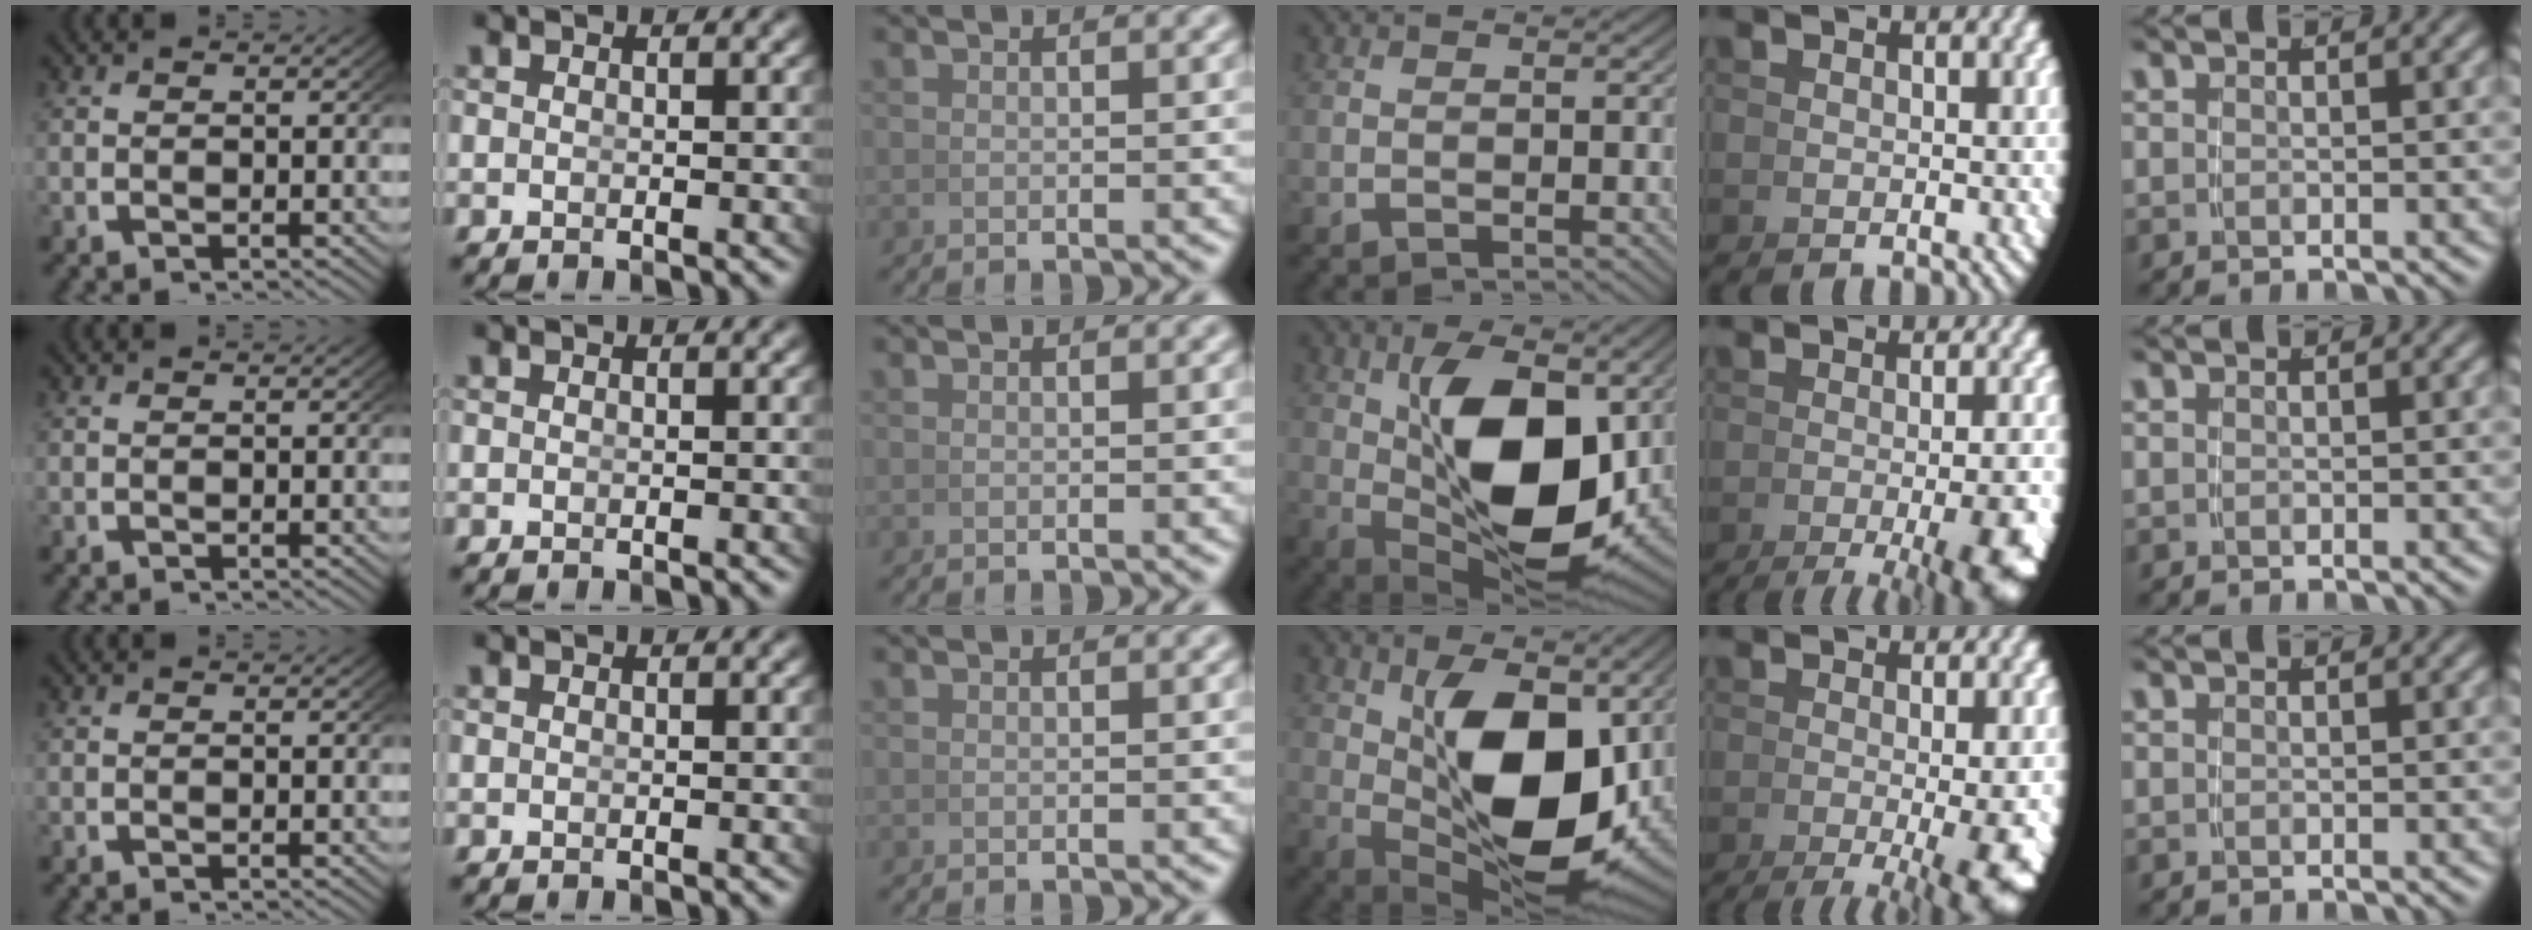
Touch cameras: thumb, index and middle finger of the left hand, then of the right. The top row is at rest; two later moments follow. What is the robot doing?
{"motion": "grasp_and_lifting", "object": "pen"}